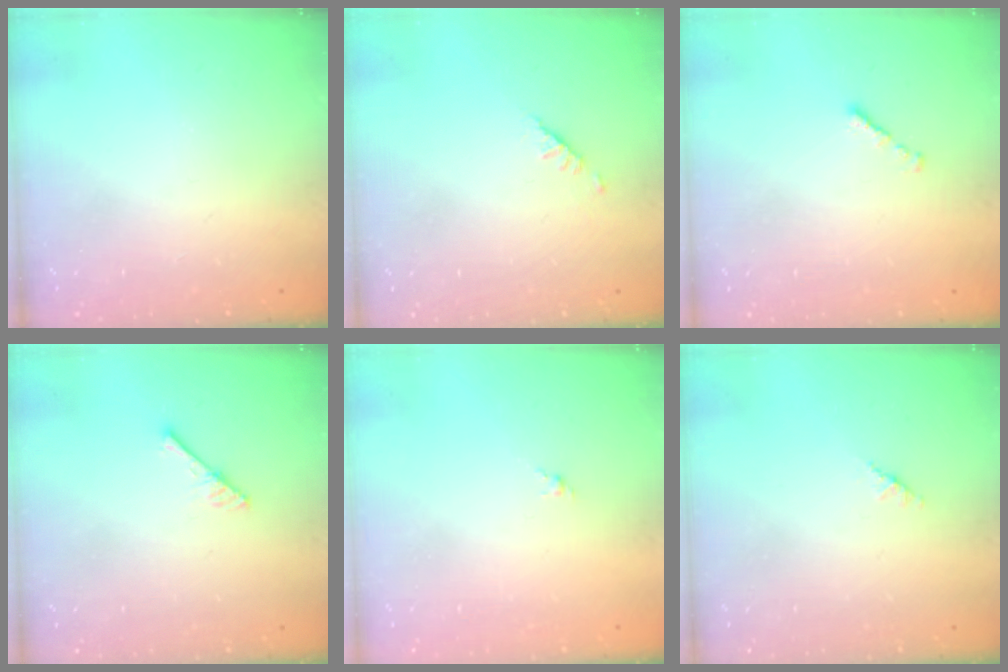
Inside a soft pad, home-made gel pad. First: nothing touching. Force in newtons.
{"total": 1.9, "press": 1.8, "slide": 0.5}
{"total": 0.8, "press": 0.7, "slide": 0.4}
{"total": 3.0, "press": 3.0, "slide": 0.3}
{"total": 1.4, "press": 1.2, "slide": 0.6}
{"total": 1.4, "press": 1.3, "slide": 0.4}